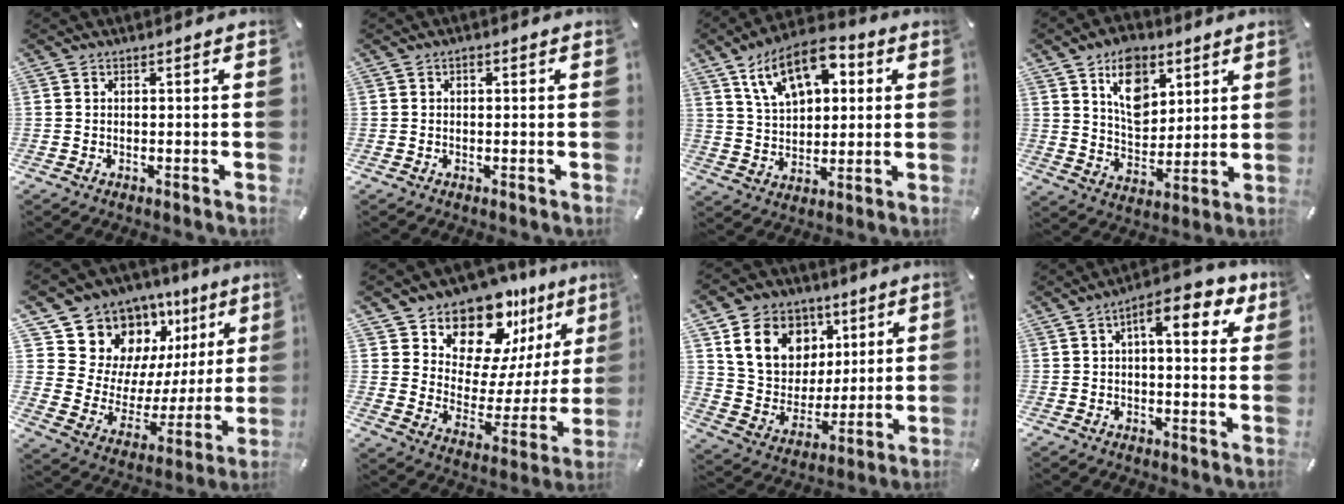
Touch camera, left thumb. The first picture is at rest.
{"total": 0.8, "force": [0.2, 0.7, 0.4], "torque": [-0.008, 0.004, 0.004]}
{"total": 14.2, "force": [7.1, 8.3, 9.0], "torque": [-0.159, -0.006, 0.130]}
{"total": 12.2, "force": [6.3, 8.4, 6.2], "torque": [-0.092, -0.026, 0.114]}
{"total": 13.4, "force": [9.9, 8.8, 1.8], "torque": [-0.032, -0.111, 0.182]}
{"total": 15.6, "force": [13.8, 6.9, 2.7], "torque": [-0.044, -0.150, 0.241]}
{"total": 16.5, "force": [7.1, 13.4, 6.7], "torque": [-0.120, -0.019, 0.142]}
{"total": 9.6, "force": [3.3, 3.8, 8.2], "torque": [-0.121, -0.009, 0.048]}